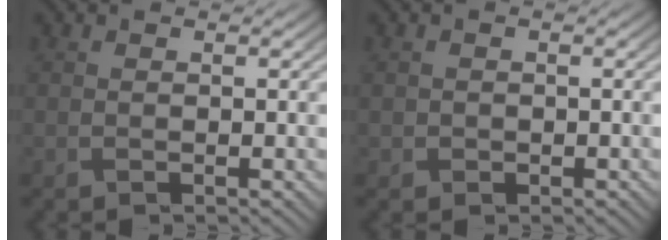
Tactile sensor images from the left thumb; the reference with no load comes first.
{"total": 1.4, "force": [-0.4, 1.3, 0.2], "torque": [-0.010, -0.004, -0.015]}